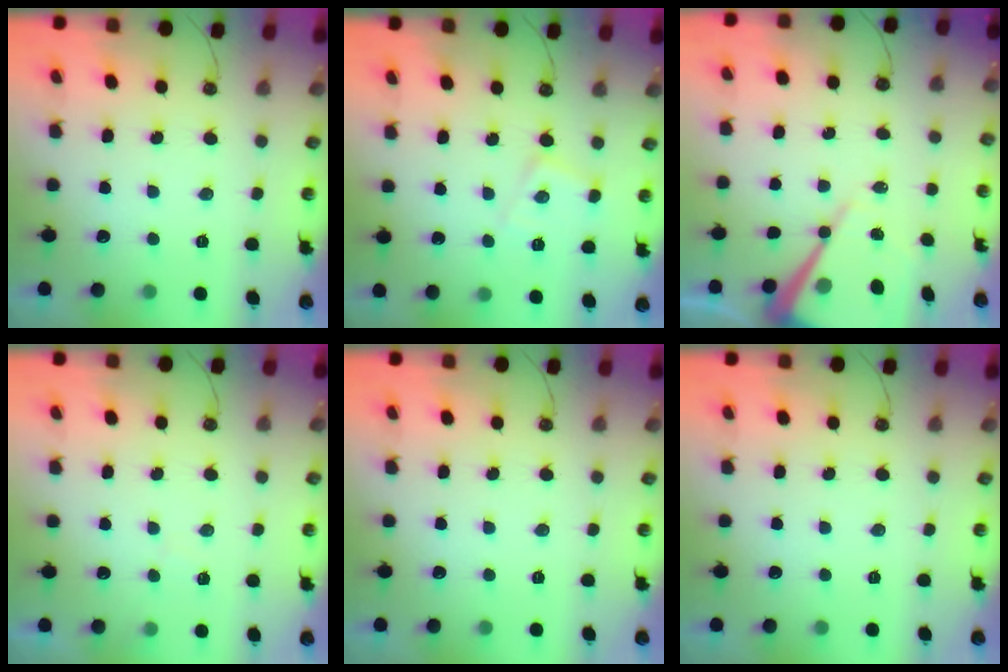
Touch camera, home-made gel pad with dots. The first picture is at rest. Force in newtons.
{"total": 8.4, "press": 8.4, "slide": 0.6}
{"total": 13.7, "press": 13.7, "slide": 1.2}
{"total": 5.7, "press": 5.7, "slide": 0.8}
{"total": 0.0}
{"total": 0.0}